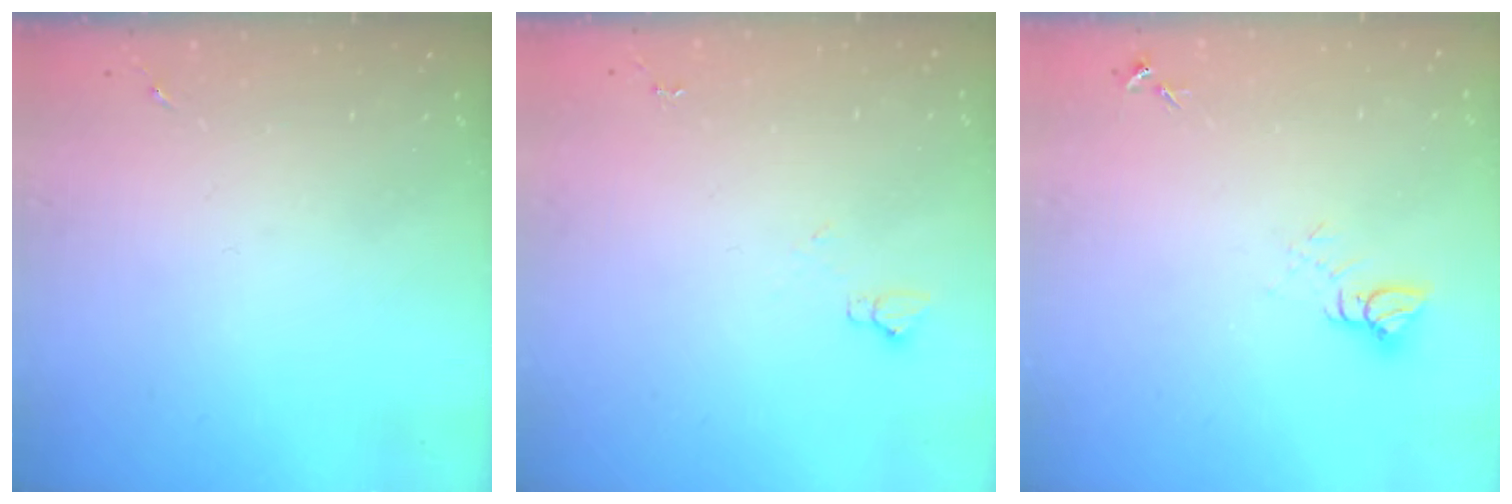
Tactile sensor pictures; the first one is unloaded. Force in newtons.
{"total": 3.5, "press": 3.5, "slide": 0.4}
{"total": 5.0, "press": 5.0, "slide": 0.4}